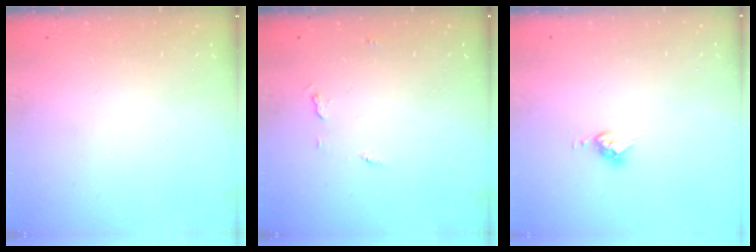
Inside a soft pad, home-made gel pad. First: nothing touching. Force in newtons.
{"total": 4.6, "press": 4.5, "slide": 0.4}
{"total": 5.3, "press": 5.3, "slide": 0.3}